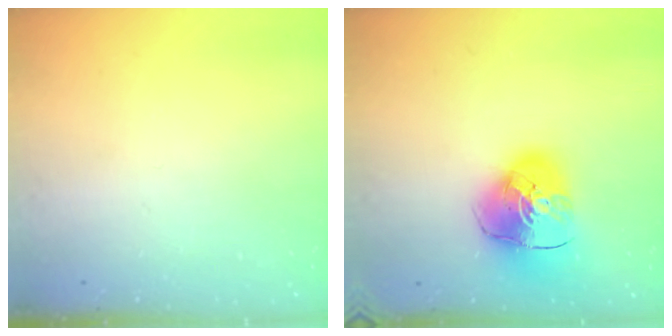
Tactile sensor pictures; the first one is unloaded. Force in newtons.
{"total": 12.9, "press": 12.8, "slide": 1.8}